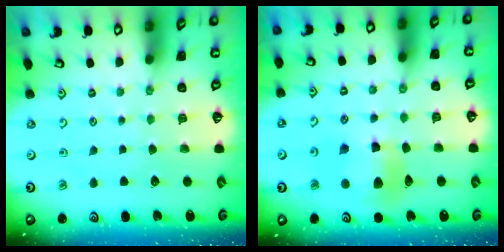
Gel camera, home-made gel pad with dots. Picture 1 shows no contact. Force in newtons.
{"total": 10.3, "press": 10.3, "slide": 1.3}